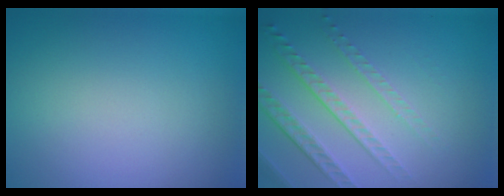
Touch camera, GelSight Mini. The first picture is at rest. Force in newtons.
{"total": 4.8, "press": 3.2, "slide": 3.5}